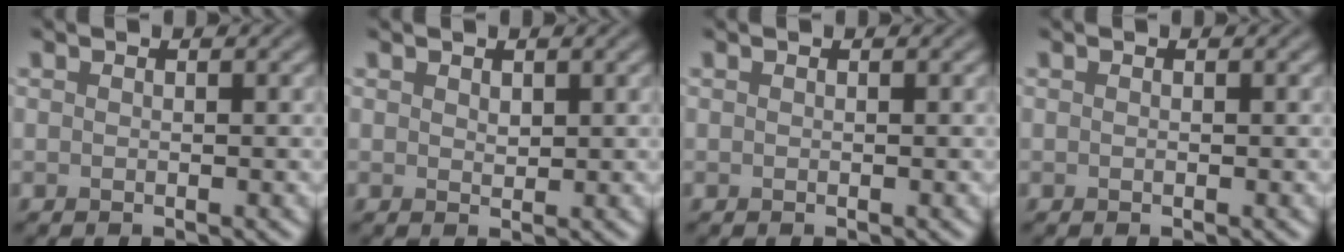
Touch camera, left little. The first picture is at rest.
{"total": 0.8, "force": [0.5, 0.5, 0.4], "torque": [-0.009, -0.002, 0.011]}
{"total": 0.0}
{"total": 0.0}